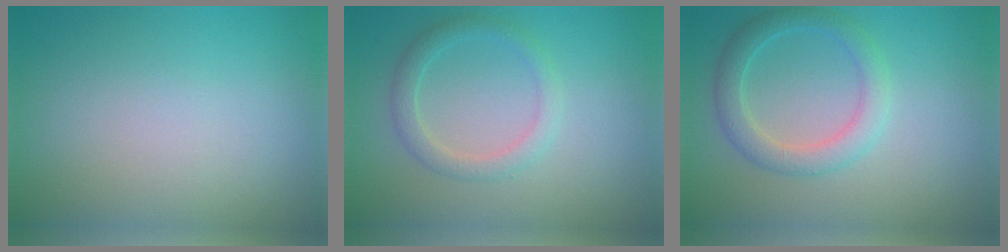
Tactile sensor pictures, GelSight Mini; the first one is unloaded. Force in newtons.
{"total": 2.2, "press": 2.2, "slide": 0.2}
{"total": 3.0, "press": 3.0, "slide": 0.2}